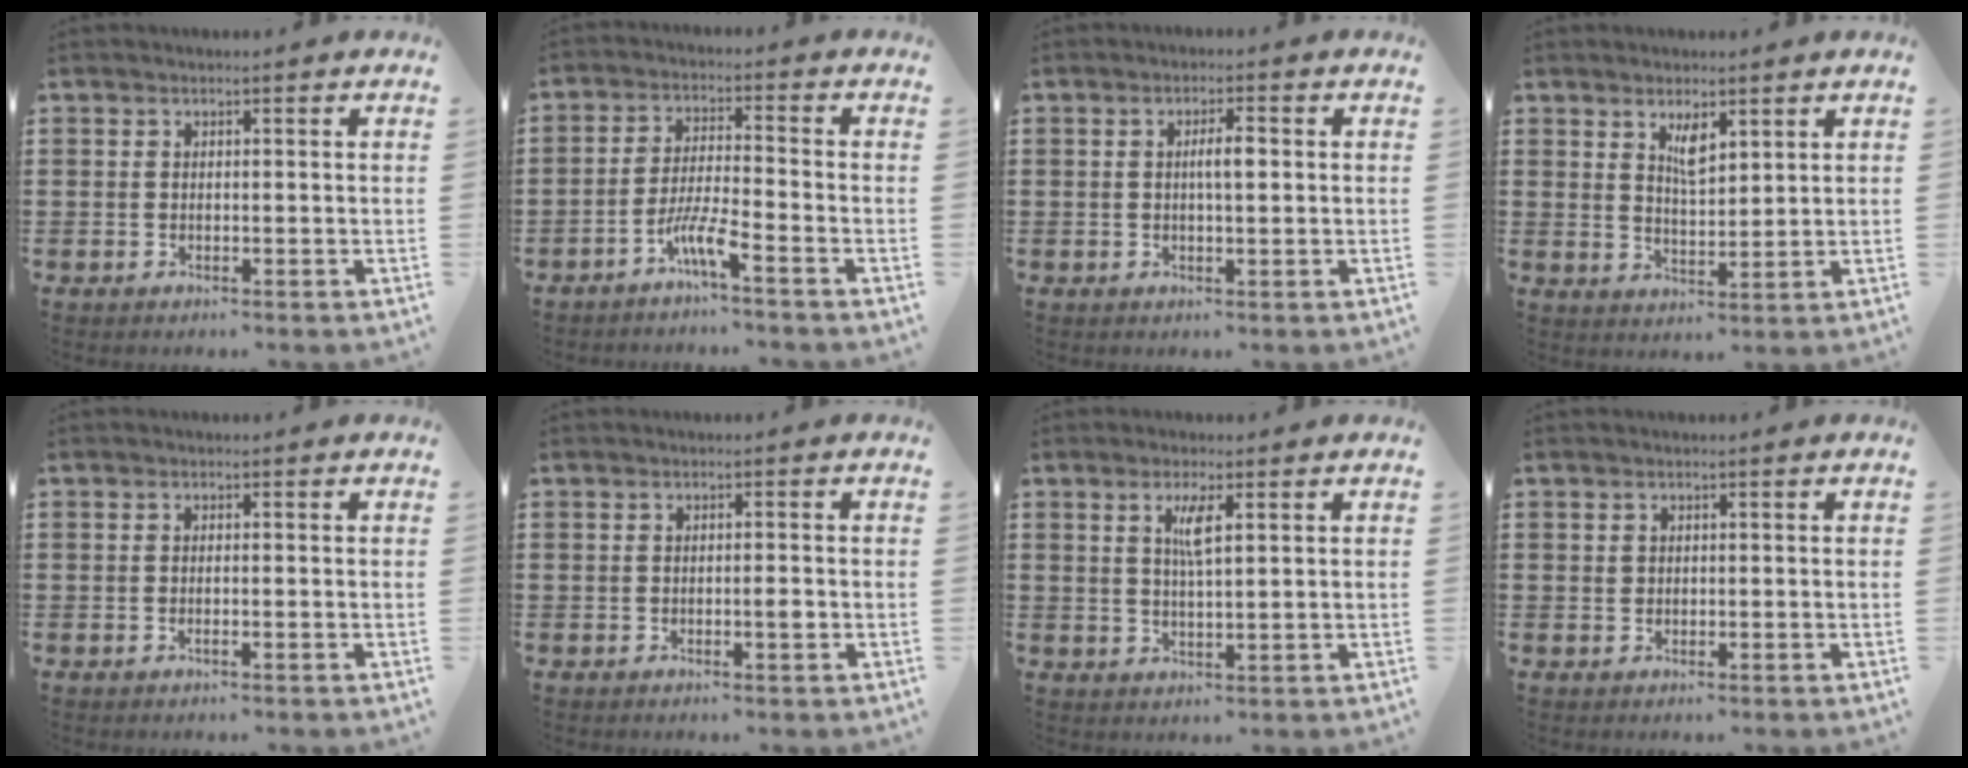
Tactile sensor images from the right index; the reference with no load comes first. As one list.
[{"total": 6.0, "force": [-4.1, 0.1, 4.4], "torque": [-0.102, -0.012, -0.080]}, {"total": 3.2, "force": [0.3, 0.8, 3.1], "torque": [-0.058, 0.002, 0.002]}, {"total": 3.6, "force": [2.3, 1.2, 2.5], "torque": [-0.046, 0.000, 0.038]}, {"total": 0.6, "force": [-0.2, -0.1, 0.5], "torque": [-0.009, -0.004, -0.003]}, {"total": 1.4, "force": [-0.5, 0.2, 1.3], "torque": [-0.022, -0.002, -0.008]}, {"total": 3.4, "force": [1.4, 0.6, 3.1], "torque": [-0.065, 0.004, 0.021]}, {"total": 0.7, "force": [0.2, 0.6, 0.2], "torque": [-0.007, 0.003, 0.005]}]